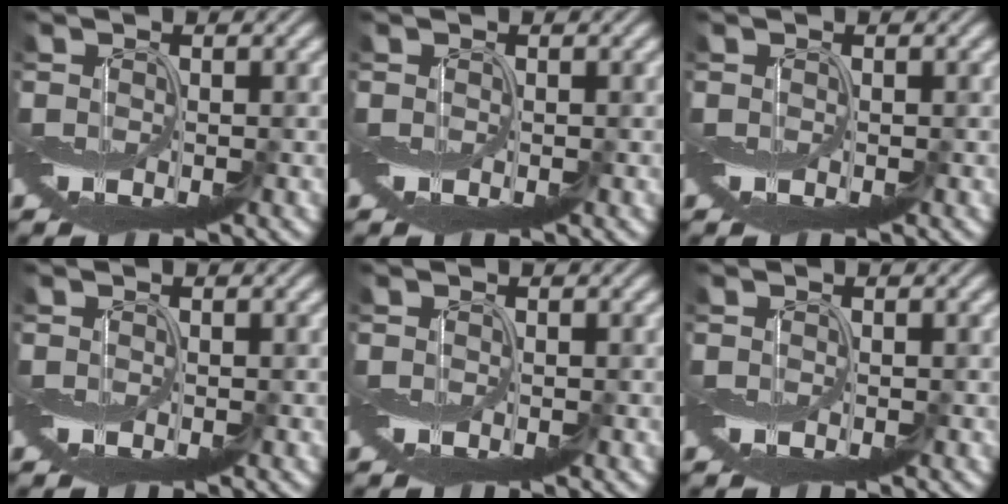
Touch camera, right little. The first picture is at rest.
{"total": 0.0}
{"total": 0.0}
{"total": 0.0}
{"total": 0.0}
{"total": 0.0}